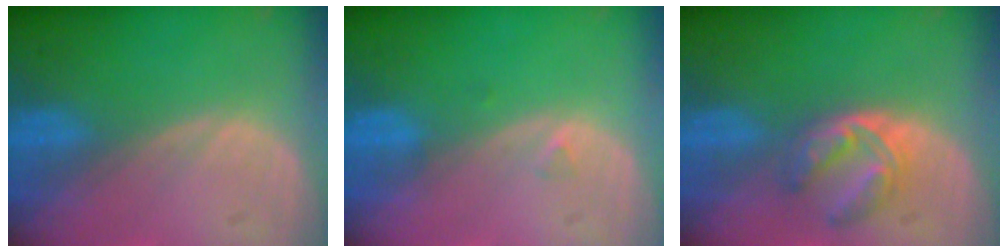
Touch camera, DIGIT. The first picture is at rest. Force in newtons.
{"total": 0.7, "press": 0.7, "slide": 0.2}
{"total": 5.2, "press": 4.8, "slide": 2.0}